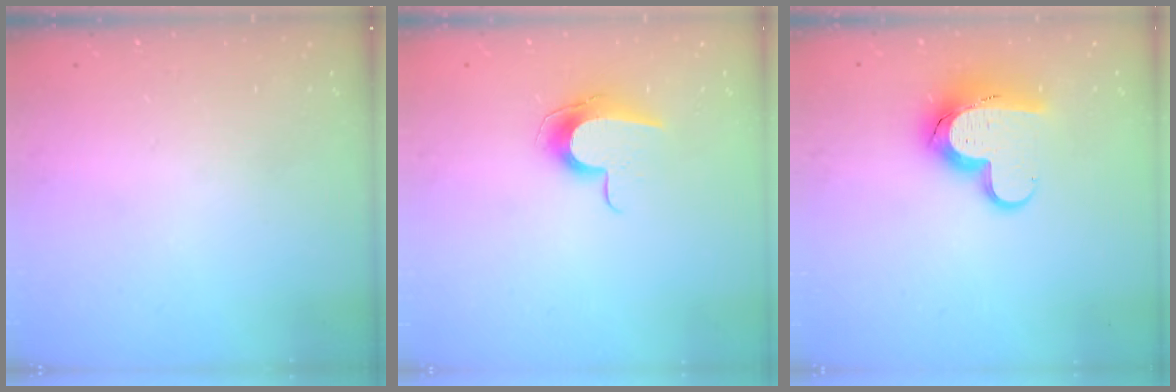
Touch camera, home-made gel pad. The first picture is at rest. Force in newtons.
{"total": 10.1, "press": 10.1, "slide": 0.6}
{"total": 13.6, "press": 13.5, "slide": 1.3}